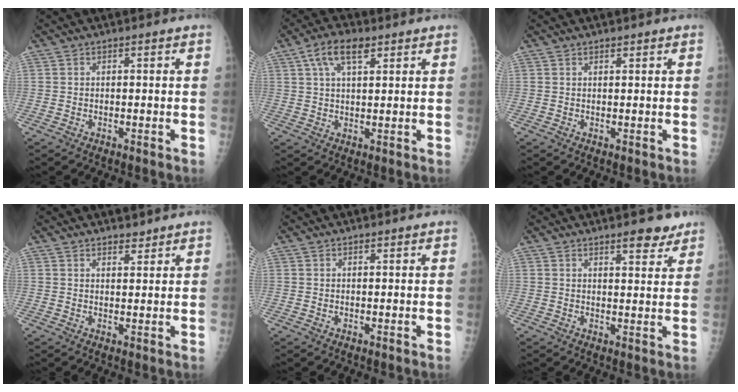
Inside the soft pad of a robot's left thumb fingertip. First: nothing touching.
{"total": 6.9, "force": [3.5, 3.0, 5.1], "torque": [-0.088, 0.001, 0.062]}
{"total": 0.8, "force": [0.7, 0.2, 0.4], "torque": [-0.005, -0.003, 0.011]}
{"total": 2.5, "force": [2.2, 0.9, 0.9], "torque": [0.001, -0.015, 0.031]}
{"total": 0.6, "force": [0.5, 0.3, 0.3], "torque": [-0.003, -0.002, 0.008]}
{"total": 5.0, "force": [3.8, 1.6, 2.8], "torque": [-0.018, -0.023, 0.051]}